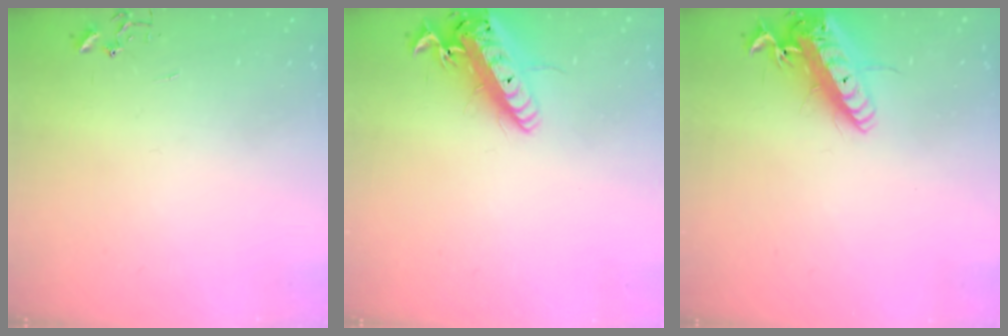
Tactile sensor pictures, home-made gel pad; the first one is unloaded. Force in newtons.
{"total": 19.0, "press": 18.6, "slide": 3.8}
{"total": 17.4, "press": 17.0, "slide": 3.4}